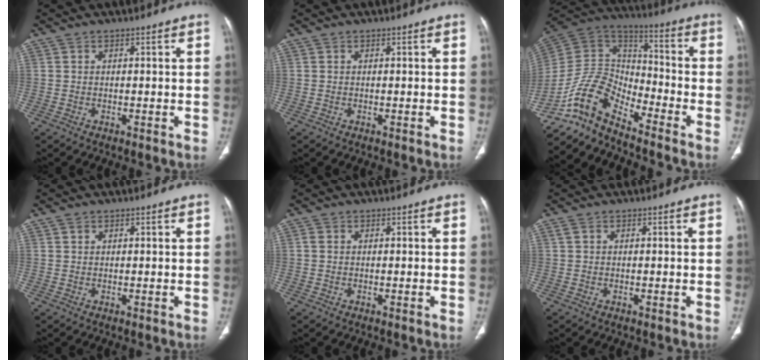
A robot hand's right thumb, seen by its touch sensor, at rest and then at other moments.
{"total": 0.0}
{"total": 11.0, "force": [-9.3, 3.8, 4.4], "torque": [-0.080, 0.093, -0.191]}
{"total": 0.7, "force": [0.5, 0.5, 0.2], "torque": [0.000, -0.002, 0.008]}
{"total": 0.7, "force": [0.1, 0.5, 0.5], "torque": [-0.009, 0.004, 0.003]}
{"total": 0.9, "force": [0.5, 0.5, 0.6], "torque": [-0.016, 0.008, 0.011]}